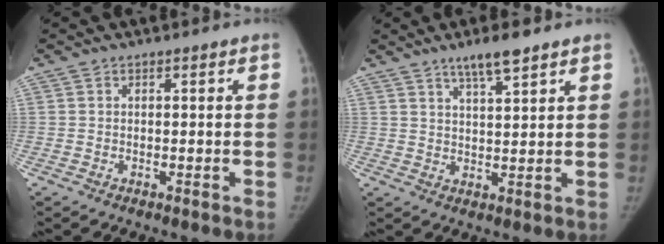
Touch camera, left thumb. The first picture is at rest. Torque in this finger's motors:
{"motor_torque": [0.03, 0.06, 0.63, -0.49, 0.02]}